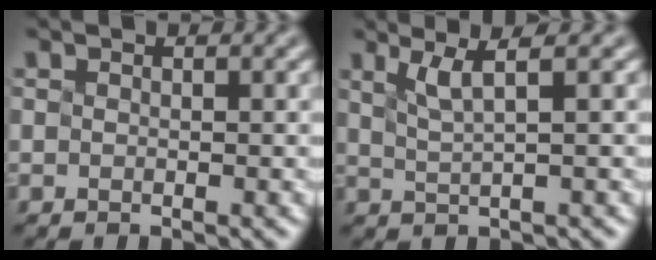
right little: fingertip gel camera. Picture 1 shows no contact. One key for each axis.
{"total": 1.4, "fx": 0.6, "fy": -0.6, "fz": 1.1, "tx": -0.031, "ty": -0.004, "tz": 0.043}